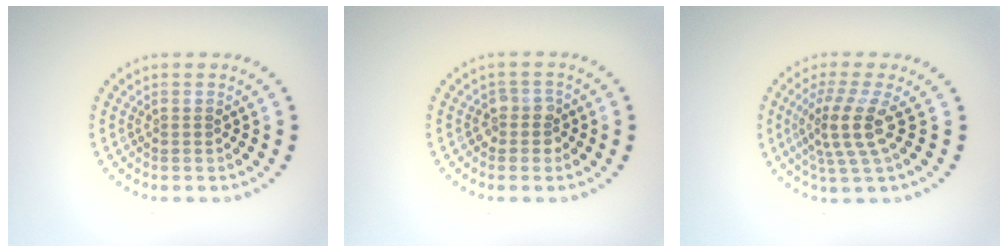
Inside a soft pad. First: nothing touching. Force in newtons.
{"total": 1.7, "press": 1.5, "slide": 0.7}
{"total": 3.8, "press": 2.9, "slide": 2.4}